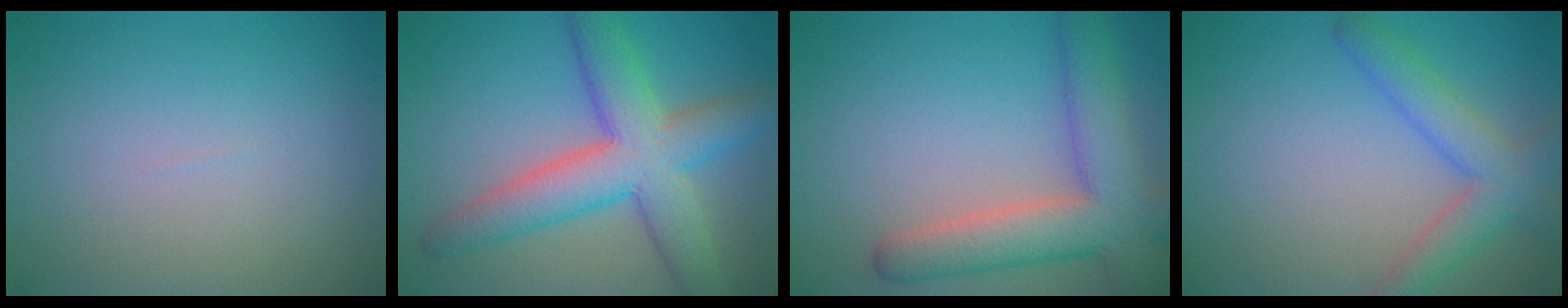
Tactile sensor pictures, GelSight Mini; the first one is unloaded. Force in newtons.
{"total": 8.1, "press": 8.1, "slide": 0.4}
{"total": 7.5, "press": 7.4, "slide": 0.7}
{"total": 4.3, "press": 4.3, "slide": 0.3}